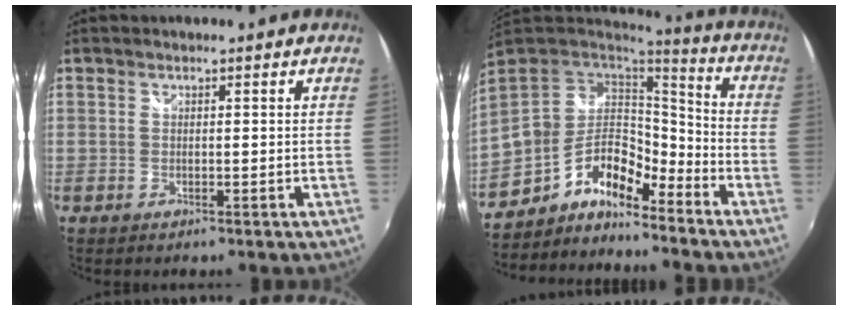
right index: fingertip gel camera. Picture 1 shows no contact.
{"total": 14.2, "force": [-8.9, 8.0, 7.6], "torque": [-0.166, 0.014, -0.173]}